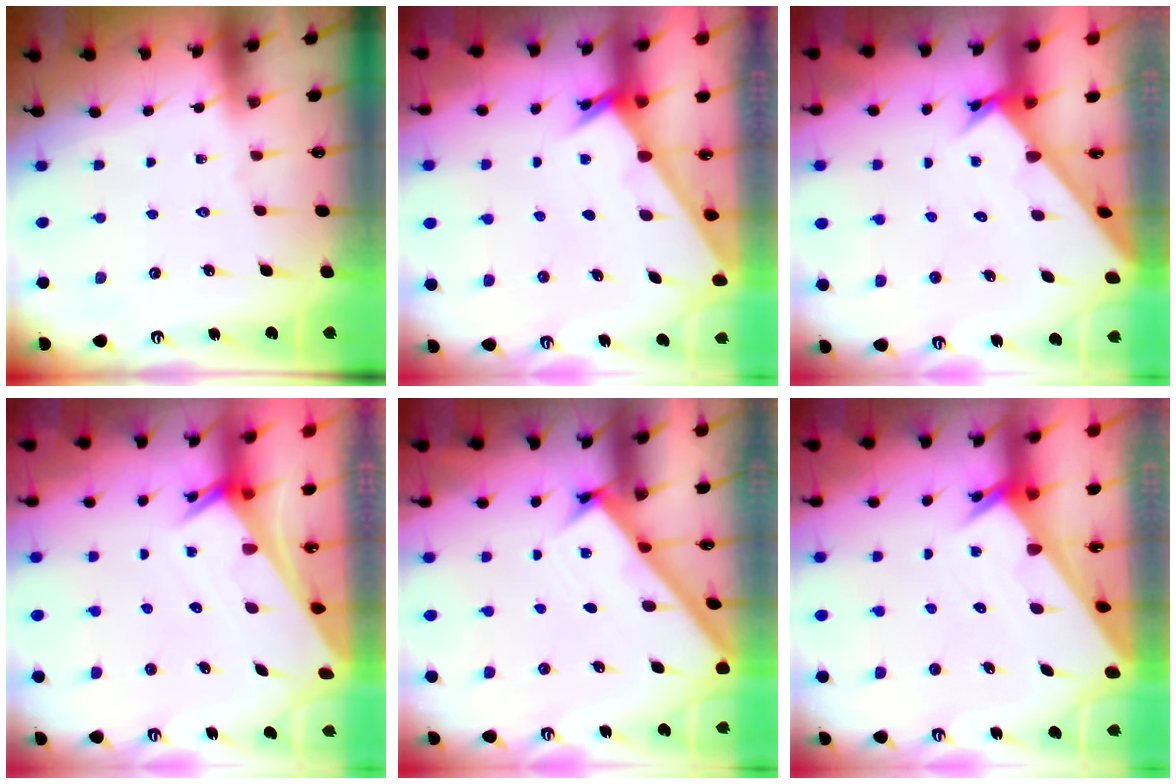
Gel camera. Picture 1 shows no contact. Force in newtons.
{"total": 2.3, "press": 2.3, "slide": 0.2}
{"total": 2.6, "press": 2.6, "slide": 0.3}
{"total": 2.4, "press": 2.4, "slide": 0.2}
{"total": 2.5, "press": 2.5, "slide": 0.3}
{"total": 3.3, "press": 3.3, "slide": 0.3}